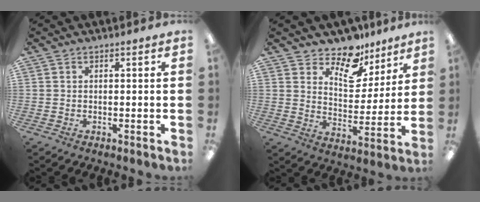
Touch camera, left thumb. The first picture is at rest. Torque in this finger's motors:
{"motor_torque": [0.25, 0.32, -0.16, -0.35, 0.08]}